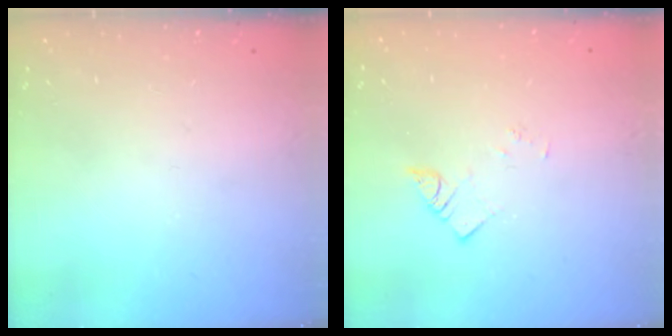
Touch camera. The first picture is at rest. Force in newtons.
{"total": 2.2, "press": 2.2, "slide": 0.2}